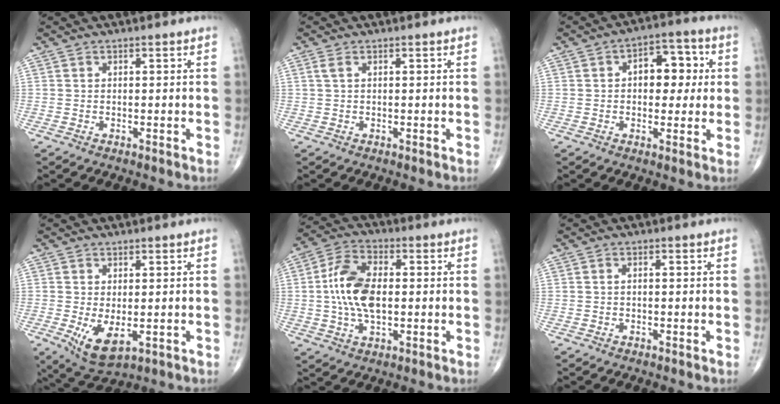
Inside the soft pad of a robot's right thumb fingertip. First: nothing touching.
{"total": 1.1, "force": [0.4, 0.5, 1.0], "torque": [-0.028, 0.011, 0.010]}
{"total": 9.5, "force": [1.3, 5.9, 7.3], "torque": [-0.065, 0.018, 0.015]}
{"total": 6.7, "force": [-1.4, 3.3, 5.7], "torque": [-0.099, -0.017, -0.010]}
{"total": 12.0, "force": [0.1, 6.5, 10.0], "torque": [-0.197, 0.014, 0.000]}
{"total": 0.7, "force": [-0.1, 0.3, 0.6], "torque": [-0.012, 0.001, -0.005]}